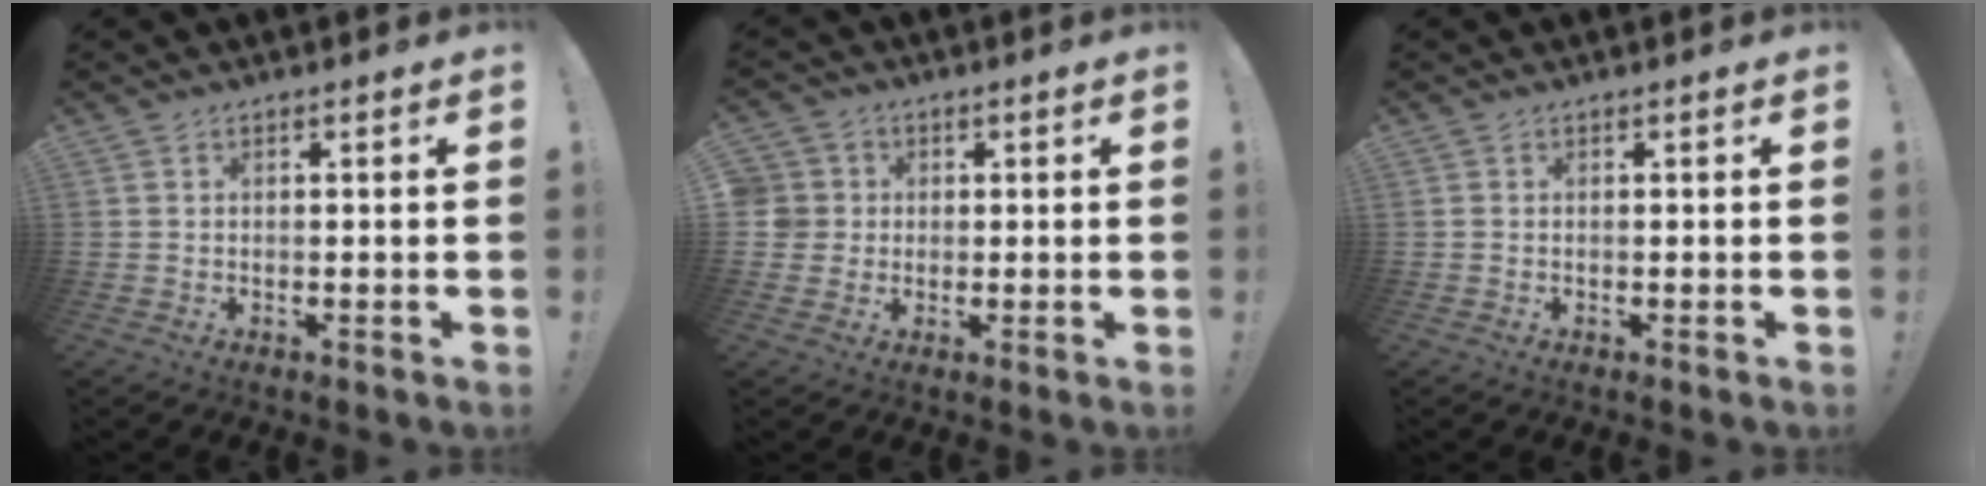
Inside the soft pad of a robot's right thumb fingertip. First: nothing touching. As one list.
[{"total": 5.4, "force": [0.8, 5.2, 1.2], "torque": [-0.026, 0.003, 0.016]}, {"total": 0.0}]